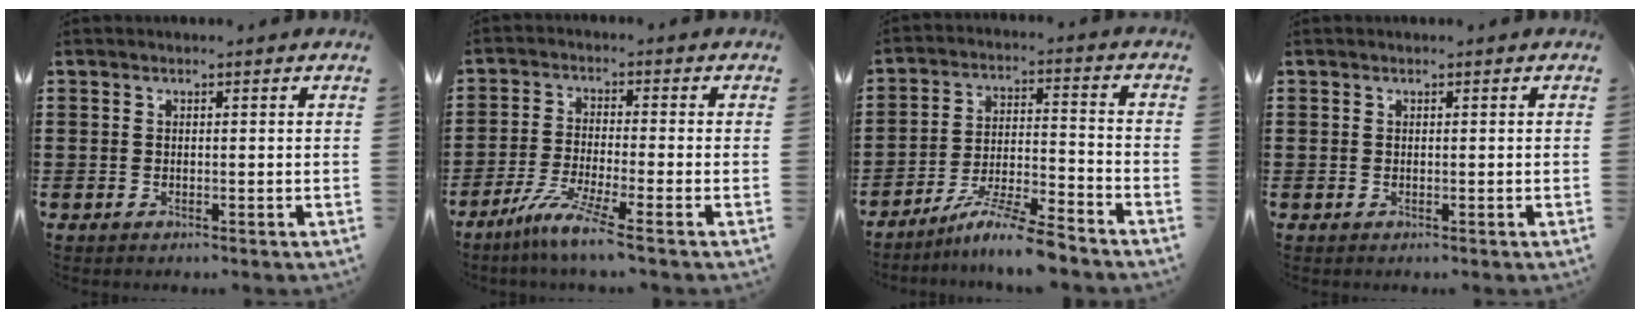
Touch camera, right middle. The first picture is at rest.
{"total": 5.9, "force": [-4.3, -0.2, 4.0], "torque": [-0.086, -0.016, -0.082]}
{"total": 8.0, "force": [-7.1, -0.3, 3.7], "torque": [-0.074, -0.004, -0.139]}
{"total": 0.0}